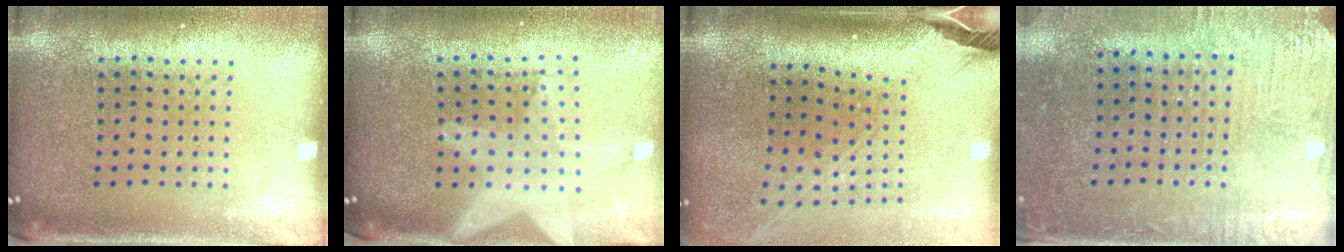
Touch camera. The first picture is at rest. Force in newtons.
{"total": 1.9, "press": 1.6, "slide": 0.8}
{"total": 2.8, "press": 2.0, "slide": 1.9}
{"total": 3.2, "press": 2.9, "slide": 1.3}